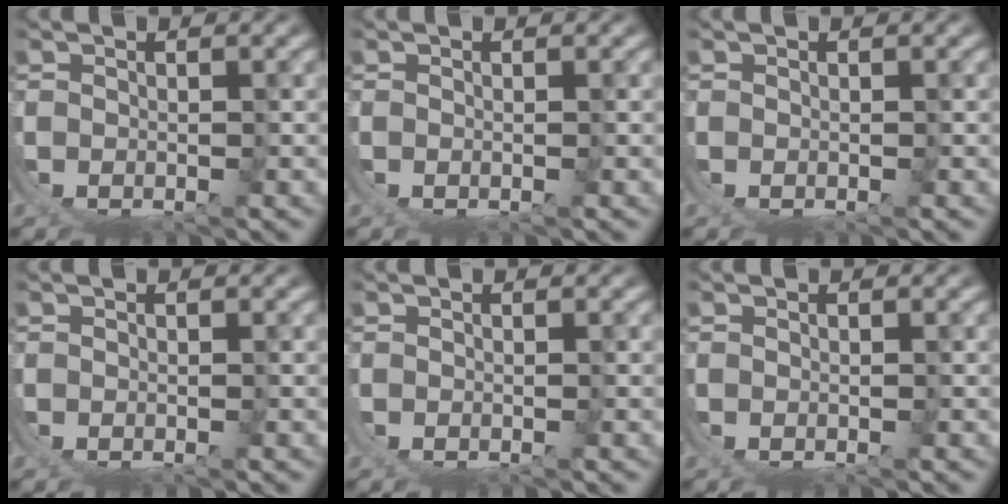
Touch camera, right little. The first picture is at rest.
{"total": 0.9, "force": [0.3, -0.8, 0.0], "torque": [0.007, 0.004, 0.005]}
{"total": 0.0}
{"total": 0.0}
{"total": 0.9, "force": [0.4, -0.8, -0.2], "torque": [0.013, 0.007, 0.005]}
{"total": 0.6, "force": [0.2, -0.5, -0.1], "torque": [0.007, 0.003, 0.003]}